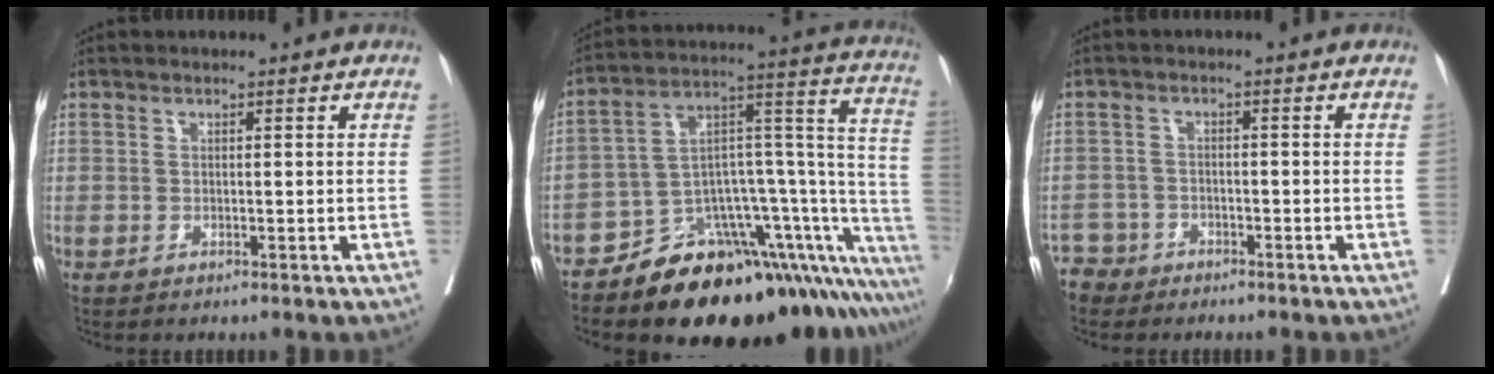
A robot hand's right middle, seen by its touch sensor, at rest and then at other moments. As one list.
[{"total": 23.9, "force": [-18.0, 6.1, 14.5], "torque": [-0.091, 0.056, -0.255]}, {"total": 3.4, "force": [-2.7, 1.9, -0.9], "torque": [0.010, 0.004, -0.056]}]